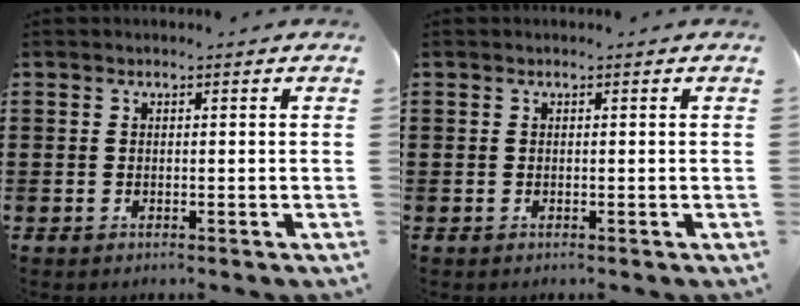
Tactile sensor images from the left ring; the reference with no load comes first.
{"total": 0.0}